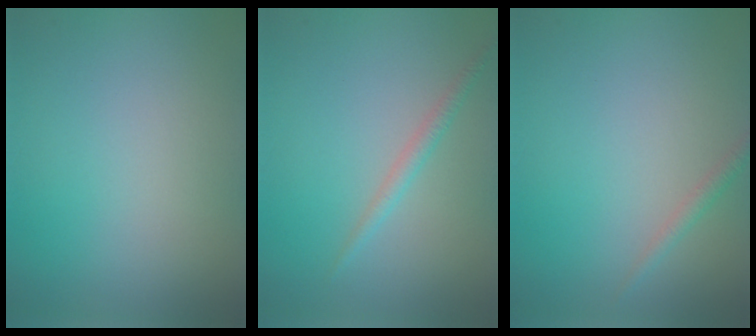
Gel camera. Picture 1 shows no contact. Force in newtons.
{"total": 1.3, "press": 1.3, "slide": 0.1}
{"total": 1.0, "press": 1.0, "slide": 0.0}